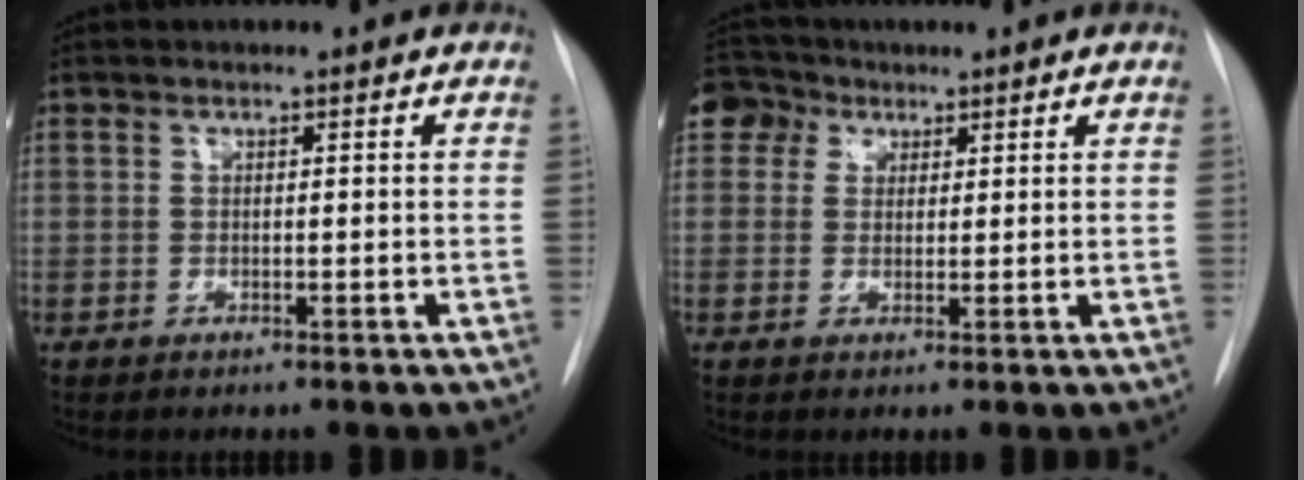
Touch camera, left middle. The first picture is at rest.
{"total": 4.2, "force": [2.2, 3.6, 0.7], "torque": [-0.018, 0.017, 0.042]}